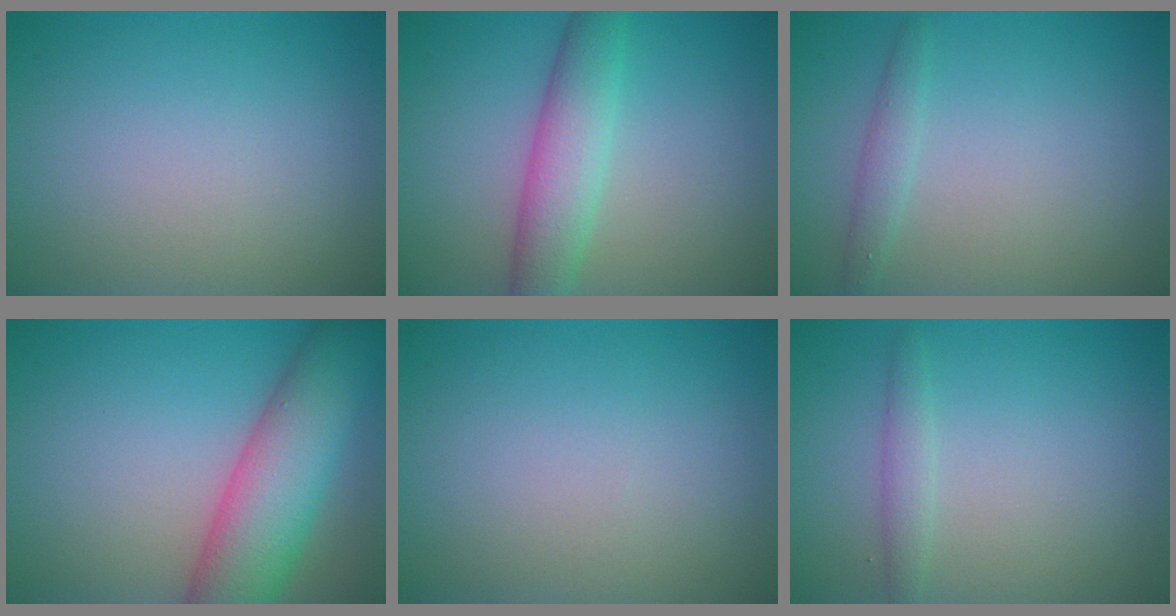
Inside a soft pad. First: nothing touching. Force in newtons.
{"total": 4.8, "press": 4.8, "slide": 0.1}
{"total": 1.5, "press": 1.5, "slide": 0.0}
{"total": 9.0, "press": 9.0, "slide": 0.3}
{"total": 0.0}
{"total": 1.5, "press": 1.5, "slide": 0.1}